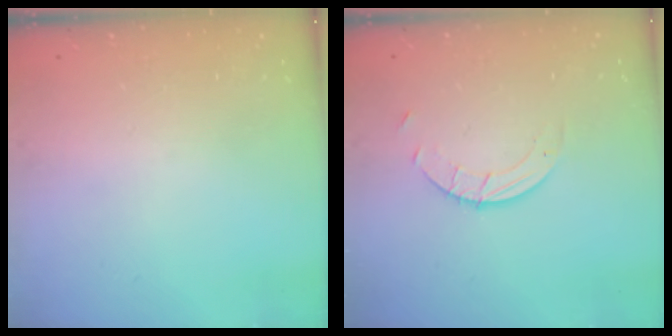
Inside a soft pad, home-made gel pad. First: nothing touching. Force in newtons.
{"total": 2.5, "press": 2.5, "slide": 0.2}